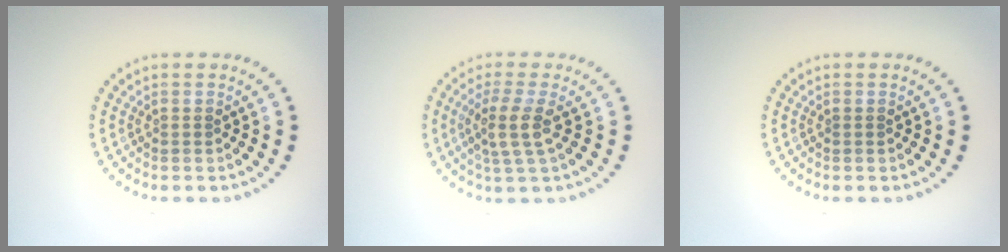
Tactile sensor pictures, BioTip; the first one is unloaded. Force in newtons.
{"total": 3.0, "press": 2.4, "slide": 1.7}
{"total": 0.0}